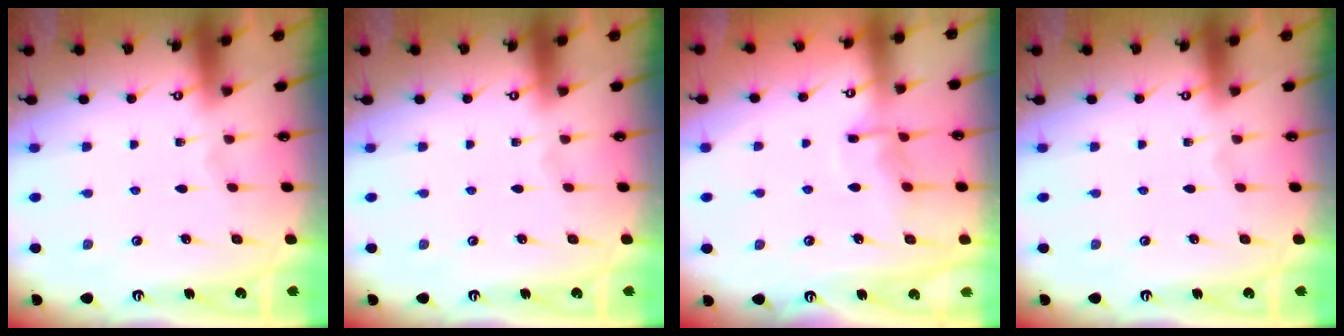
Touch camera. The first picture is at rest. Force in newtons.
{"total": 0.0}
{"total": 7.3, "press": 7.3, "slide": 0.8}
{"total": 0.0}